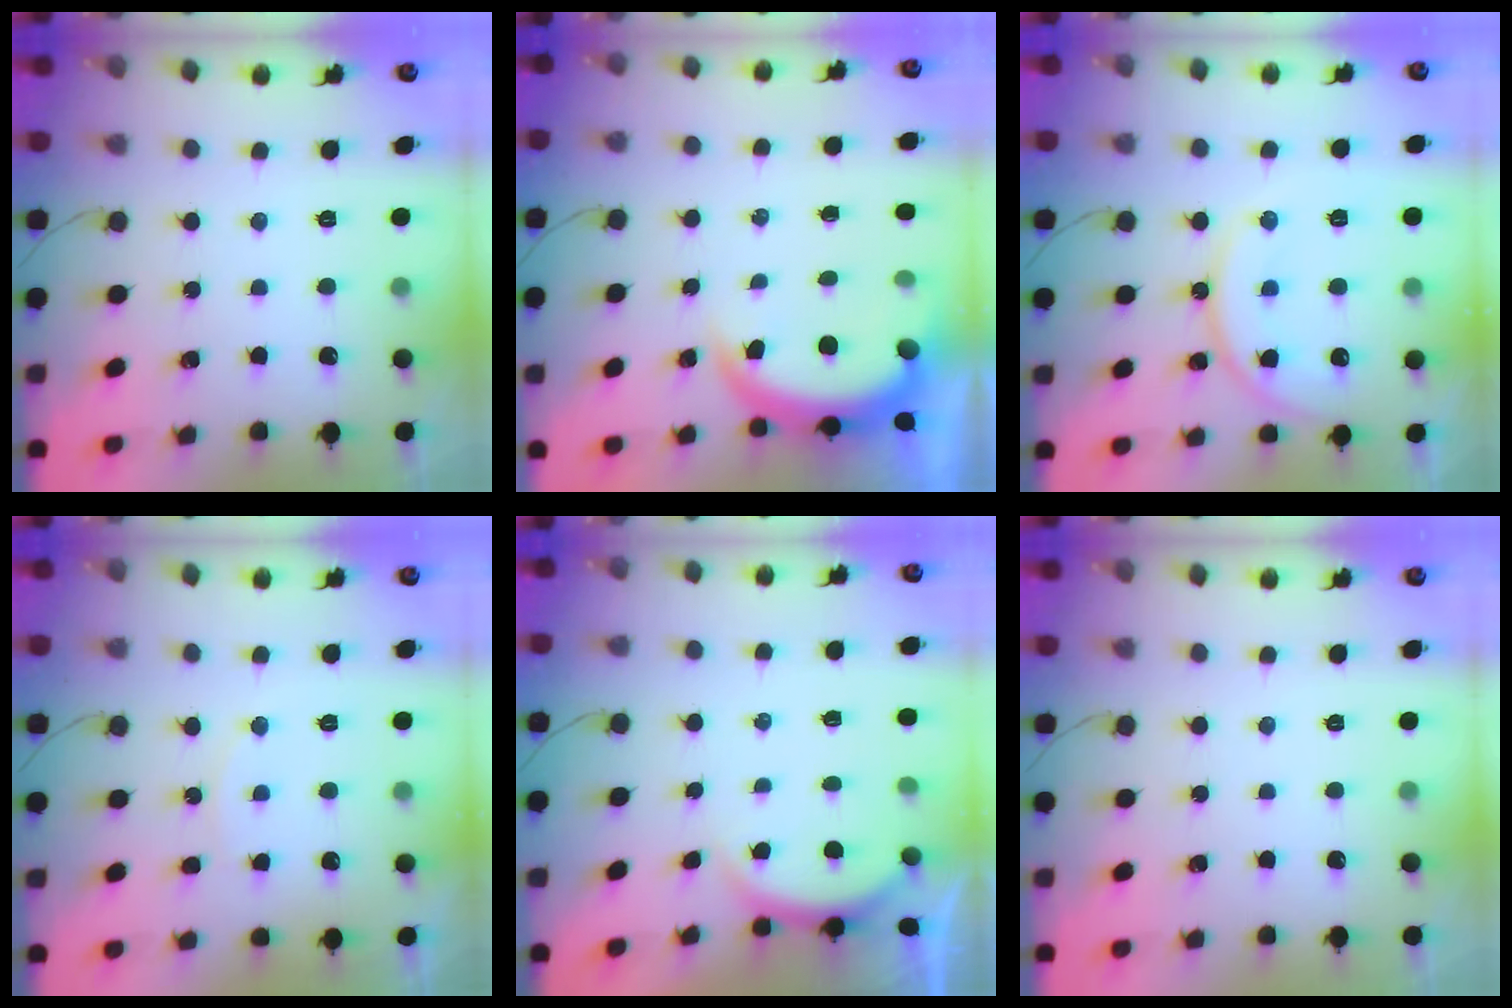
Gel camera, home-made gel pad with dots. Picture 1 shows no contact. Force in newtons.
{"total": 4.6, "press": 4.6, "slide": 0.3}
{"total": 13.3, "press": 13.3, "slide": 1.2}
{"total": 6.3, "press": 6.2, "slide": 0.7}
{"total": 2.9, "press": 2.2, "slide": 1.8}
{"total": 0.0}